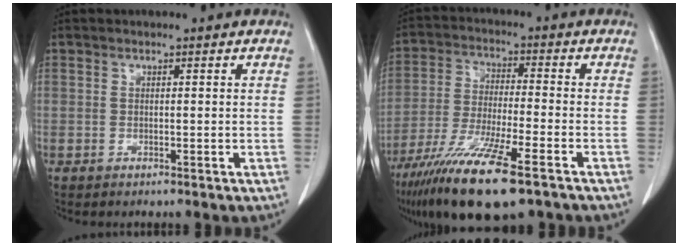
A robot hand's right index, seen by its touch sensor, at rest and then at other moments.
{"total": 15.8, "force": [-10.2, 1.8, 11.9], "torque": [-0.229, -0.046, -0.182]}